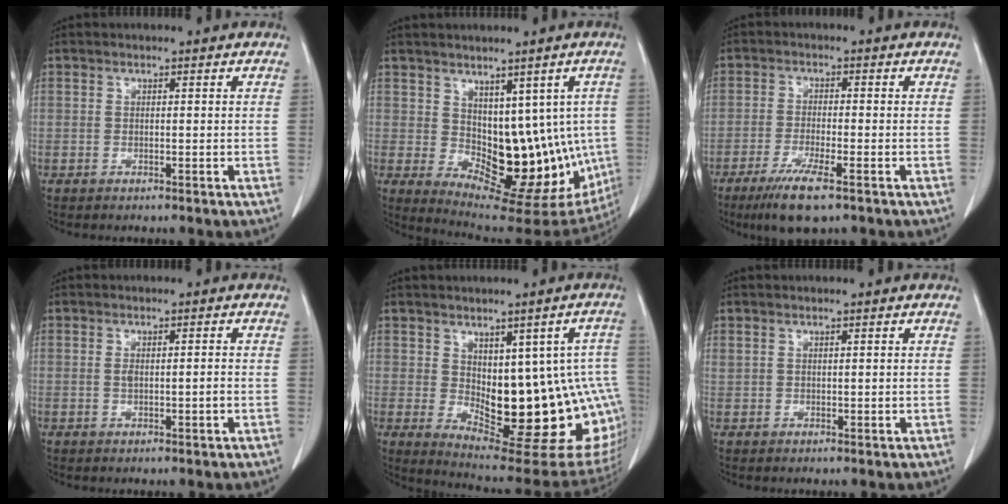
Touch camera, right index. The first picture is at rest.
{"total": 15.6, "force": [-0.8, 8.7, 12.9], "torque": [-0.152, 0.002, 0.010]}
{"total": 7.4, "force": [-4.7, 0.9, 5.6], "torque": [-0.105, -0.018, -0.080]}
{"total": 2.0, "force": [-0.3, 0.5, 1.9], "torque": [-0.046, 0.002, 0.001]}
{"total": 20.0, "force": [-1.4, 7.3, 18.5], "torque": [-0.166, 0.008, 0.009]}
{"total": 0.6, "force": [0.5, 0.2, 0.3], "torque": [-0.015, 0.007, 0.015]}